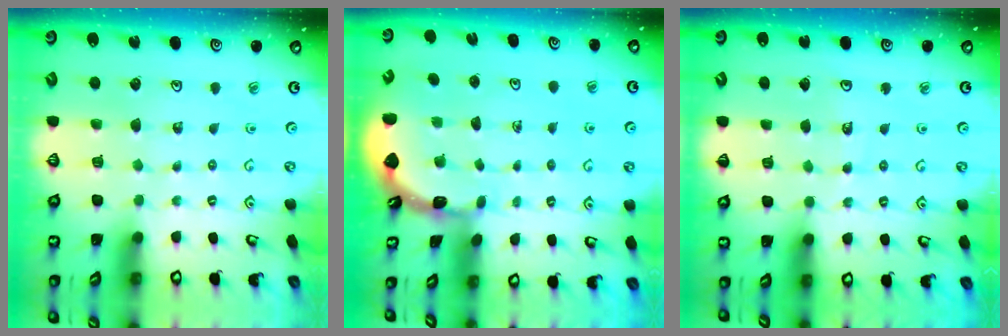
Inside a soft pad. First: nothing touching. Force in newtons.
{"total": 1.8, "press": 1.8, "slide": 0.1}
{"total": 2.5, "press": 2.5, "slide": 0.2}